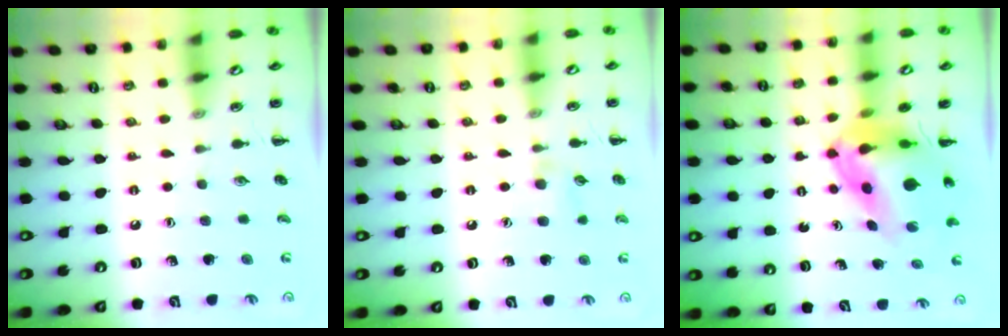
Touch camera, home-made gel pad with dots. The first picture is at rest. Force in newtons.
{"total": 6.3, "press": 5.9, "slide": 2.3}
{"total": 9.3, "press": 8.7, "slide": 3.2}